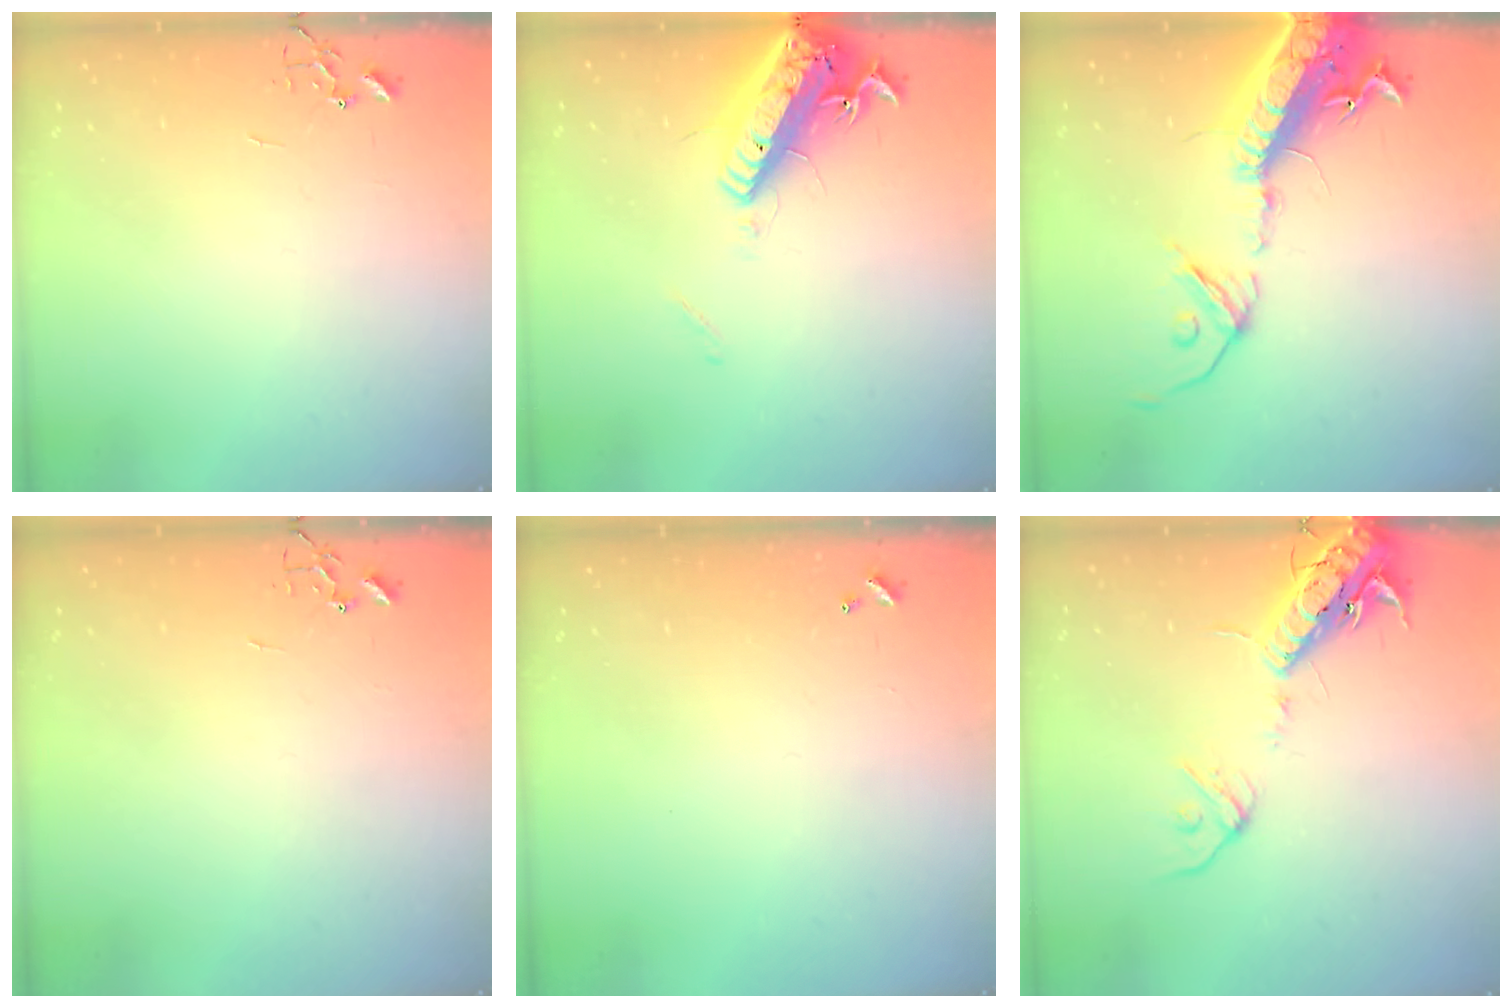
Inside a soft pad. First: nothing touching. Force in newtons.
{"total": 18.1, "press": 17.7, "slide": 3.9}
{"total": 21.7, "press": 21.1, "slide": 5.1}
{"total": 0.0}
{"total": 0.0}
{"total": 16.3, "press": 16.0, "slide": 3.3}